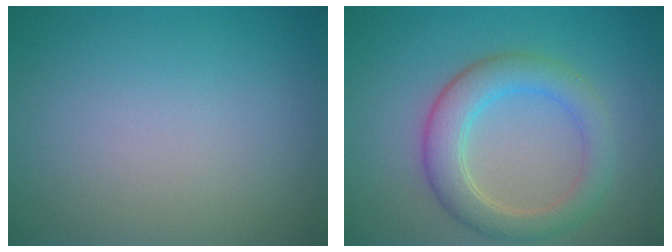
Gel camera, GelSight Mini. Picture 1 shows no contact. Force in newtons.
{"total": 4.6, "press": 4.6, "slide": 0.1}